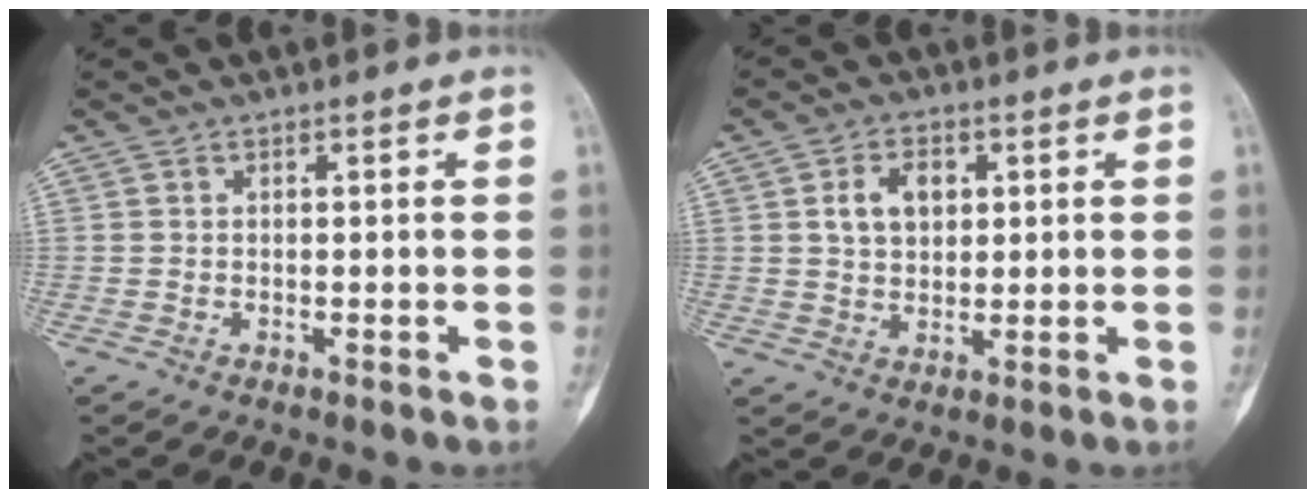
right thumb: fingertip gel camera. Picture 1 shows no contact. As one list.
[{"total": 6.0, "force": [1.7, 4.2, 4.0], "torque": [-0.054, 0.000, 0.029]}]